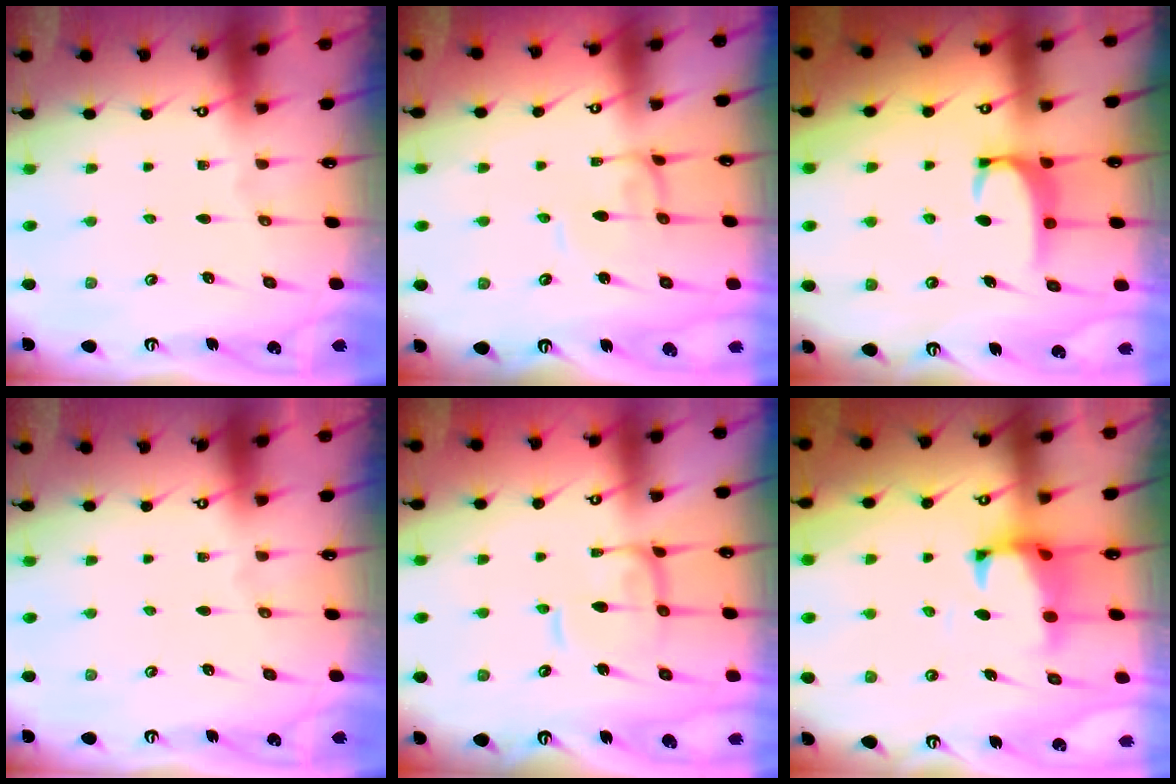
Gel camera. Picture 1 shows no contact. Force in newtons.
{"total": 2.0, "press": 2.0, "slide": 0.1}
{"total": 3.1, "press": 3.1, "slide": 0.6}
{"total": 0.0}
{"total": 2.8, "press": 2.7, "slide": 0.5}
{"total": 1.5, "press": 1.1, "slide": 1.1}